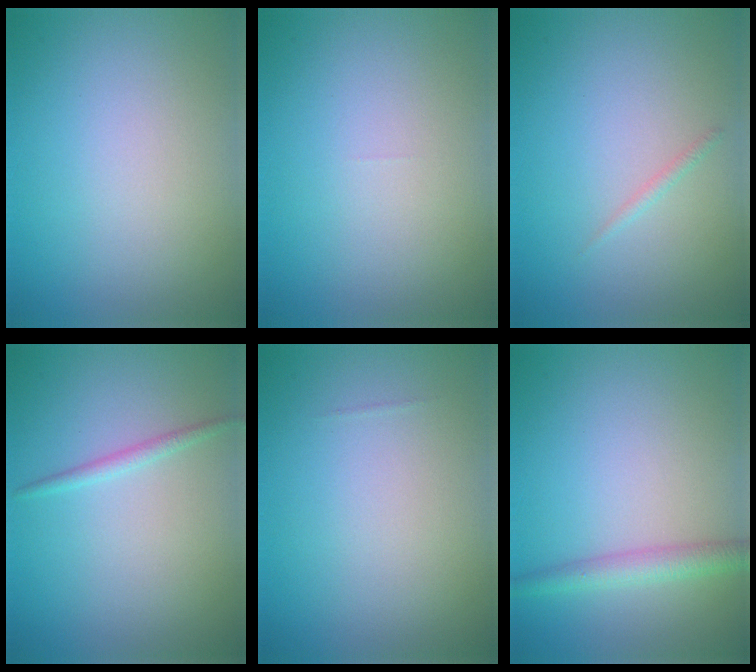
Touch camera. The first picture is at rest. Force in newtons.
{"total": 0.0}
{"total": 0.6, "press": 0.6, "slide": 0.0}
{"total": 1.1, "press": 1.1, "slide": 0.0}
{"total": 0.0}
{"total": 2.5, "press": 2.5, "slide": 0.1}